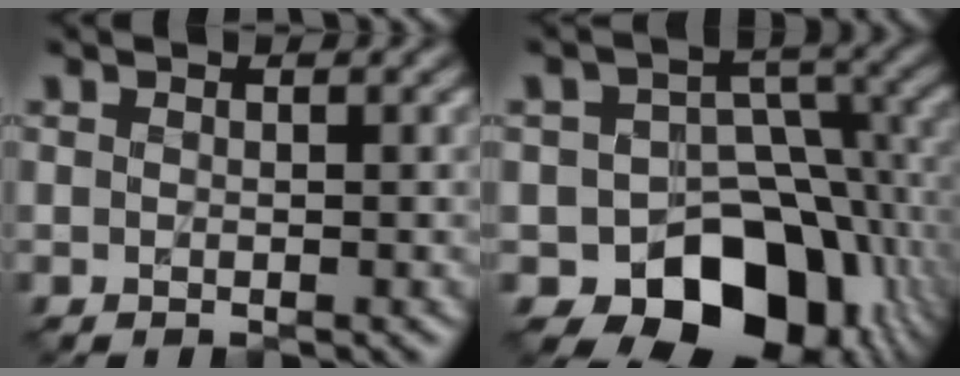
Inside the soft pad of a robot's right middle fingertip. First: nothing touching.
{"total": 12.1, "force": [-5.4, 8.3, 6.9], "torque": [-0.093, -0.012, -0.082]}